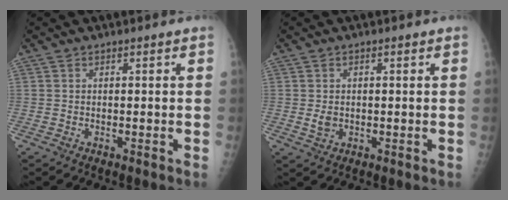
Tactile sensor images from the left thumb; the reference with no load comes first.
{"total": 2.3, "force": [-0.1, 1.8, 1.5], "torque": [-0.019, -0.002, 0.002]}